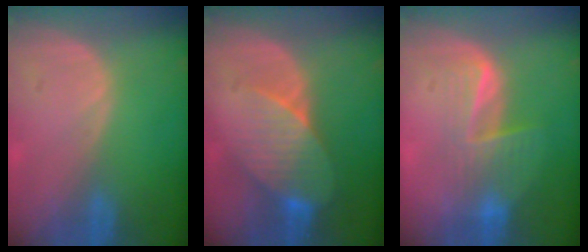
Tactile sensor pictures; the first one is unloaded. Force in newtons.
{"total": 8.2, "press": 7.3, "slide": 3.6}
{"total": 6.5, "press": 6.2, "slide": 1.9}